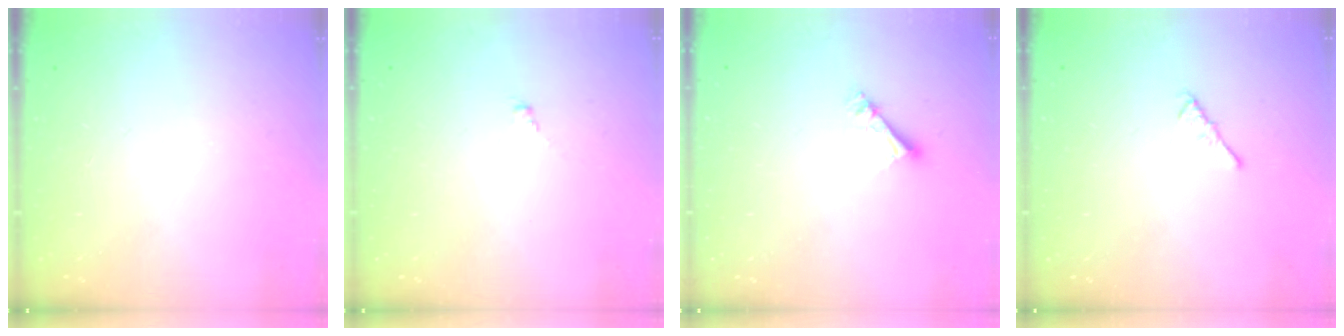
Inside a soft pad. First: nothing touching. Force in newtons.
{"total": 0.0}
{"total": 4.6, "press": 4.6, "slide": 0.4}
{"total": 1.1, "press": 1.0, "slide": 0.4}